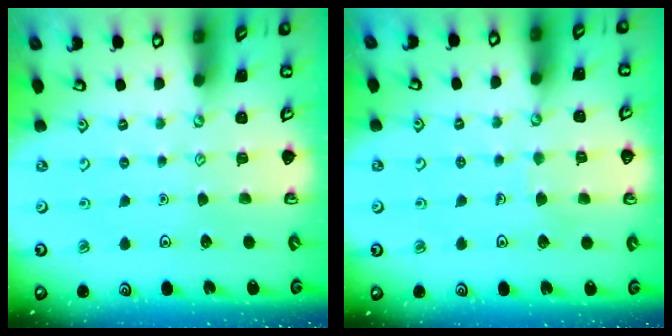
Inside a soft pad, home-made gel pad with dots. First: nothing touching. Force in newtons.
{"total": 4.1, "press": 4.1, "slide": 0.3}